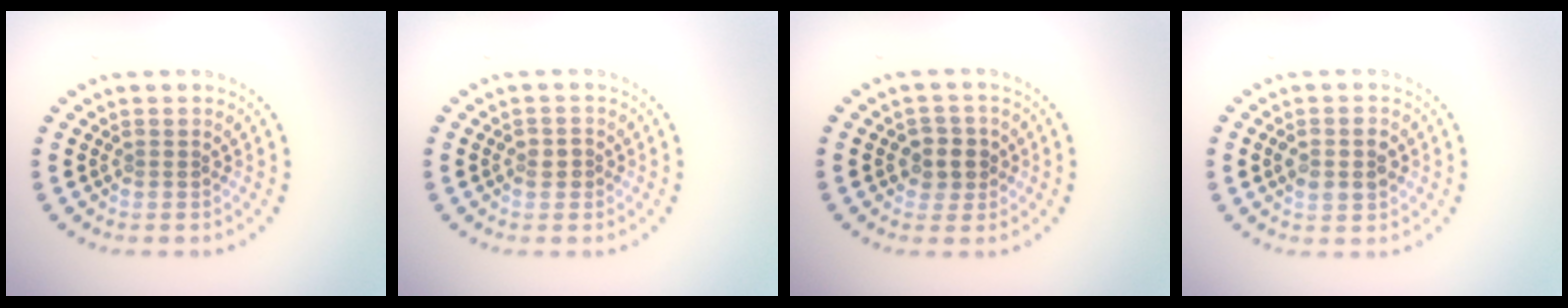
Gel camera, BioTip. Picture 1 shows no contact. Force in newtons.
{"total": 1.3, "press": 1.3, "slide": 0.2}
{"total": 2.5, "press": 2.4, "slide": 0.8}
{"total": 2.7, "press": 2.7, "slide": 0.1}